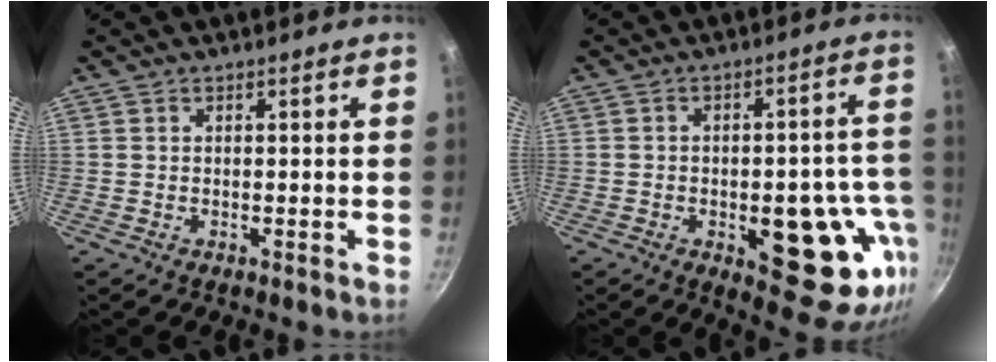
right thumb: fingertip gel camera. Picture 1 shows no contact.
{"total": 18.2, "force": [-5.5, 8.1, 15.3], "torque": [-0.127, 0.015, -0.066]}